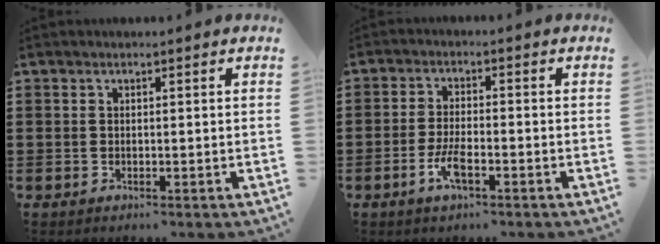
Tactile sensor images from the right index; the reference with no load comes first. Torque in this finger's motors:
{"motor_torque": [2.14, 0.00, 0.19, 0.11]}